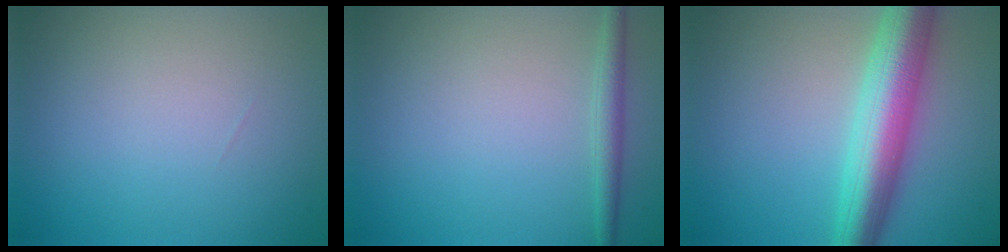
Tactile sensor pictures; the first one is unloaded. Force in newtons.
{"total": 1.7, "press": 1.7, "slide": 0.0}
{"total": 7.7, "press": 7.6, "slide": 0.3}